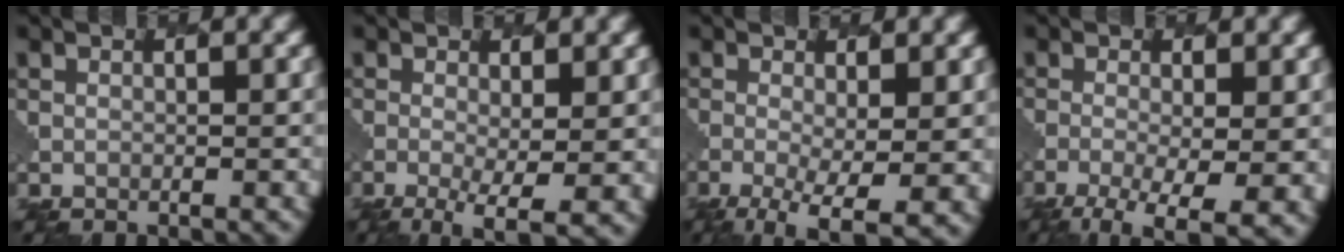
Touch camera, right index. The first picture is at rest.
{"total": 4.8, "force": [-1.1, 1.3, 4.5], "torque": [-0.086, -0.008, -0.019]}
{"total": 5.9, "force": [-1.9, 1.9, 5.3], "torque": [-0.104, -0.013, -0.031]}
{"total": 7.0, "force": [-3.2, 2.3, 5.8], "torque": [-0.107, -0.020, -0.047]}